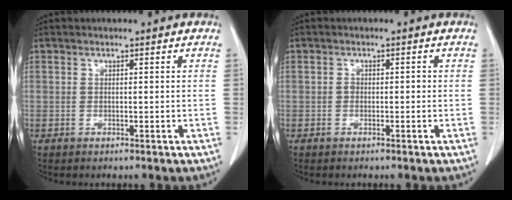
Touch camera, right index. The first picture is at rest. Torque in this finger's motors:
{"motor_torque": [0.09, -0.06, 0.00, 0.01]}